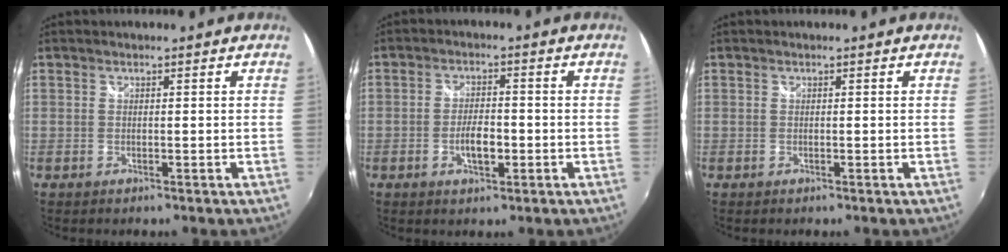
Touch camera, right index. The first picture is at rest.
{"total": 4.8, "force": [-1.6, 2.0, 4.1], "torque": [-0.082, 0.000, -0.025]}
{"total": 0.0}